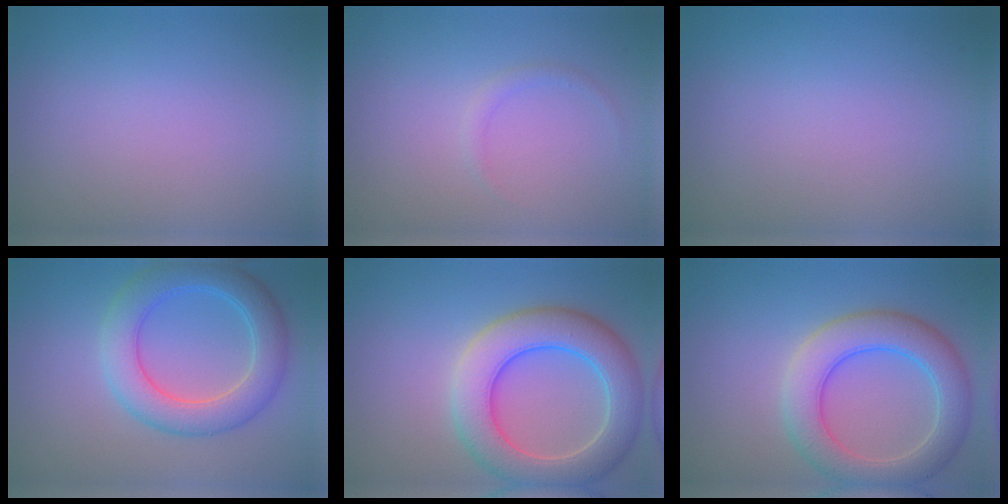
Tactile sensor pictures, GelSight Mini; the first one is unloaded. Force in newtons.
{"total": 0.8, "press": 0.8, "slide": 0.2}
{"total": 0.0}
{"total": 5.5, "press": 5.5, "slide": 0.4}
{"total": 7.5, "press": 7.5, "slide": 0.7}
{"total": 6.1, "press": 6.1, "slide": 0.4}